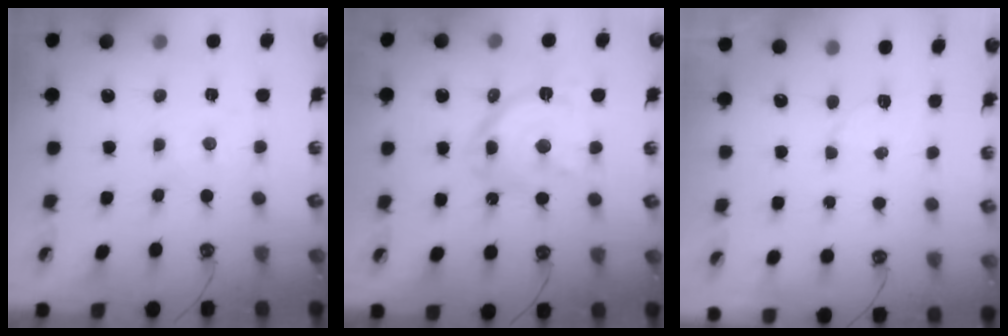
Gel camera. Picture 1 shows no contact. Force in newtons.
{"total": 15.9, "press": 15.9, "slide": 1.6}
{"total": 3.3, "press": 3.2, "slide": 0.5}